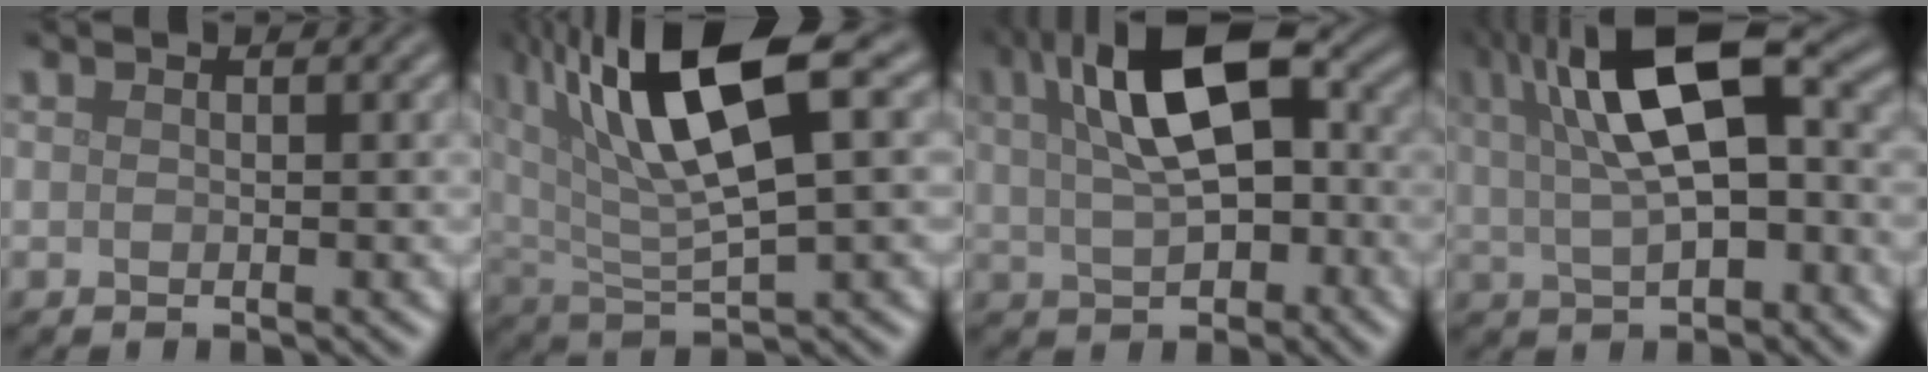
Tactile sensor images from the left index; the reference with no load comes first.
{"total": 12.1, "force": [5.3, 3.9, 10.2], "torque": [-0.199, 0.016, 0.096]}
{"total": 9.9, "force": [2.0, 5.2, 8.2], "torque": [-0.147, 0.017, 0.029]}
{"total": 11.5, "force": [2.8, 4.9, 10.0], "torque": [-0.175, 0.015, 0.042]}